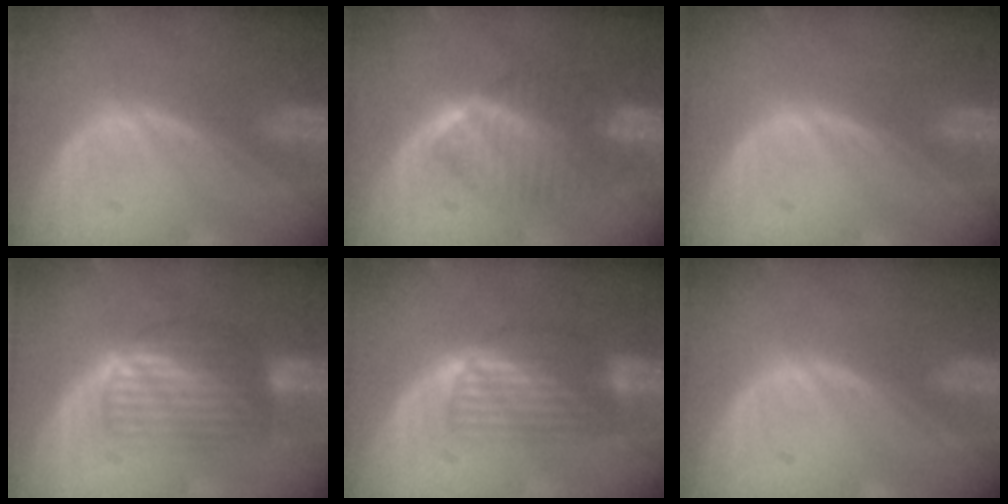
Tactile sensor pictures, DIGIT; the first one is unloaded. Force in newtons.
{"total": 6.5, "press": 6.5, "slide": 0.1}
{"total": 0.0}
{"total": 6.7, "press": 6.5, "slide": 1.8}
{"total": 6.7, "press": 5.9, "slide": 3.1}
{"total": 0.0}